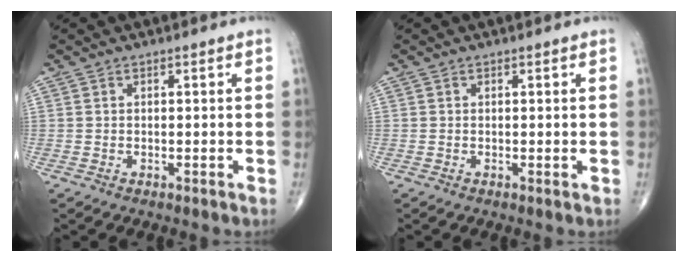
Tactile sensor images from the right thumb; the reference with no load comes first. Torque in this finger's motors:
{"motor_torque": [0.30, 0.06, -0.15, -0.17, 0.00]}